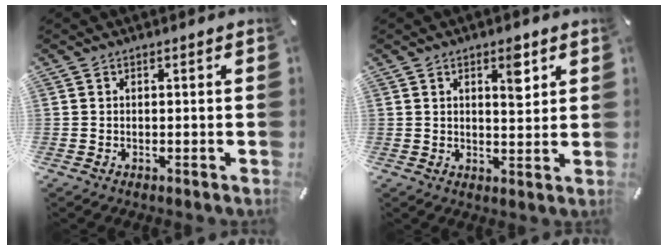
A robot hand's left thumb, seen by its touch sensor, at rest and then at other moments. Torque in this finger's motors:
{"motor_torque": [0.28, -0.22, 0.18, 0.25, 0.04]}